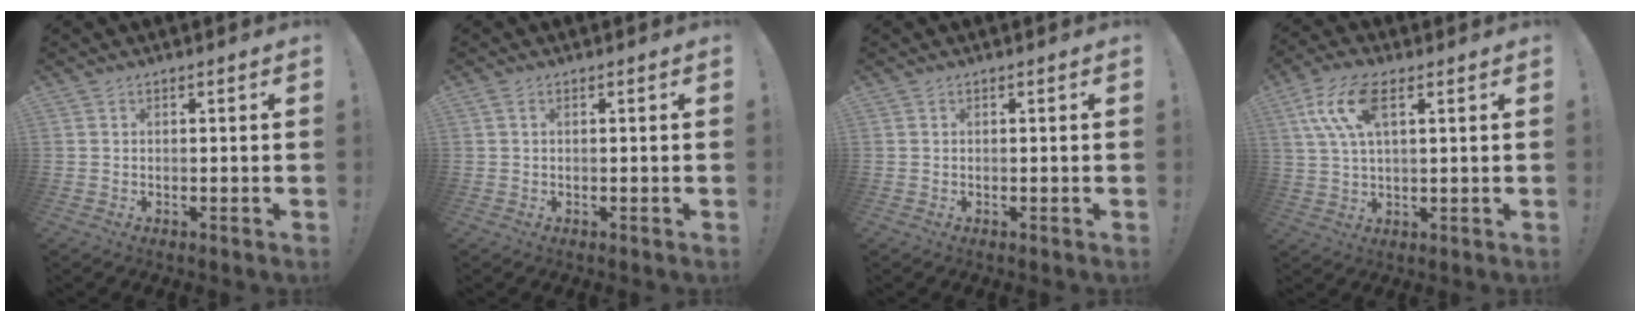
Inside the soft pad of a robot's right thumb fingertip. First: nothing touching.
{"total": 0.8, "force": [0.2, 0.3, 0.7], "torque": [-0.020, 0.004, 0.005]}
{"total": 0.0}
{"total": 7.9, "force": [3.2, 2.9, 6.6], "torque": [-0.121, 0.002, 0.060]}